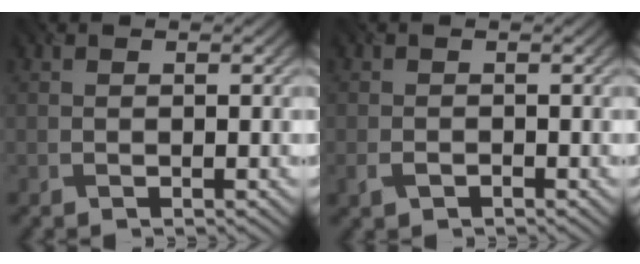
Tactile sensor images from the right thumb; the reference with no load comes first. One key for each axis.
{"total": 1.5, "fx": -0.8, "fy": 0.9, "fz": 0.8, "tx": -0.019, "ty": -0.004, "tz": -0.017}